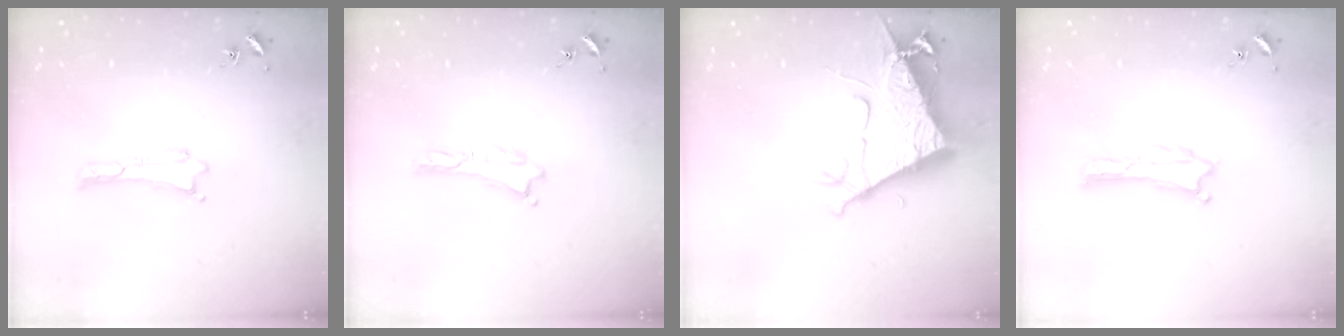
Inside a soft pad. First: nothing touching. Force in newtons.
{"total": 0.0}
{"total": 10.1, "press": 10.0, "slide": 1.3}
{"total": 0.0}